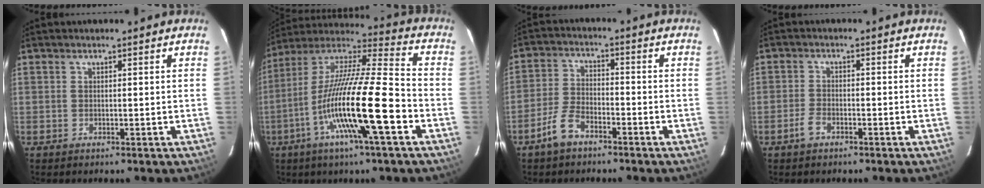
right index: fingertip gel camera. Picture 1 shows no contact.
{"total": 19.5, "force": [-6.4, 1.0, 18.4], "torque": [-0.351, -0.011, -0.120]}
{"total": 5.7, "force": [-3.9, 2.5, 3.3], "torque": [-0.080, 0.002, -0.078]}
{"total": 2.4, "force": [-1.6, 1.1, 1.4], "torque": [-0.036, 0.001, -0.029]}